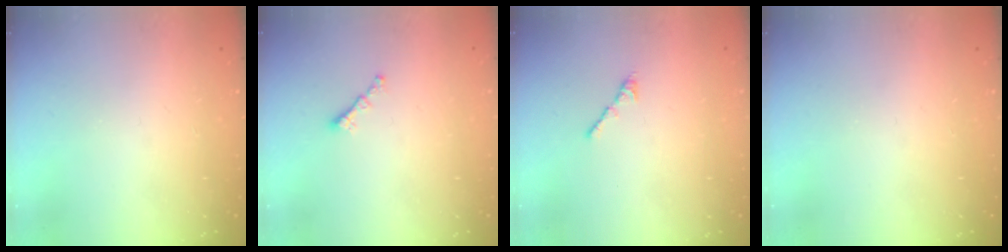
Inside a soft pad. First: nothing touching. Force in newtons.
{"total": 0.8, "press": 0.7, "slide": 0.4}
{"total": 2.7, "press": 2.6, "slide": 0.7}
{"total": 0.0}